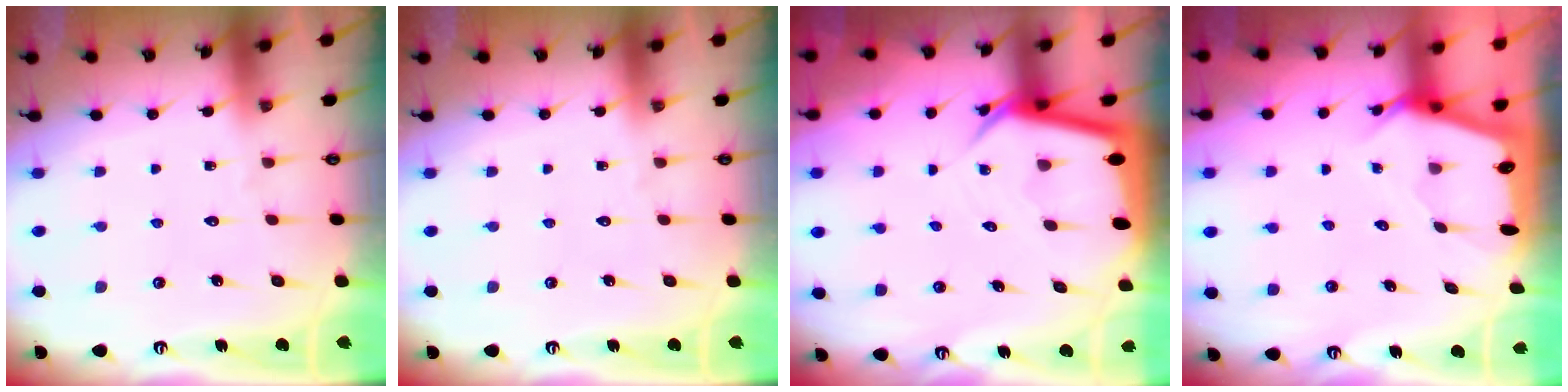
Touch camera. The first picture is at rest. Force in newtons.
{"total": 0.0}
{"total": 5.7, "press": 5.7, "slide": 0.7}
{"total": 2.3, "press": 2.3, "slide": 0.2}